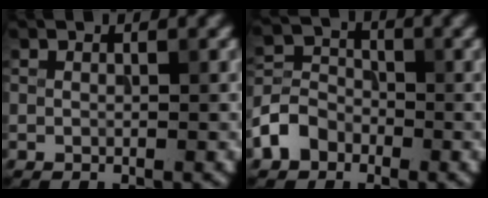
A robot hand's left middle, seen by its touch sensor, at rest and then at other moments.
{"total": 3.9, "force": [-2.1, 3.0, 1.3], "torque": [-0.029, 0.006, -0.050]}